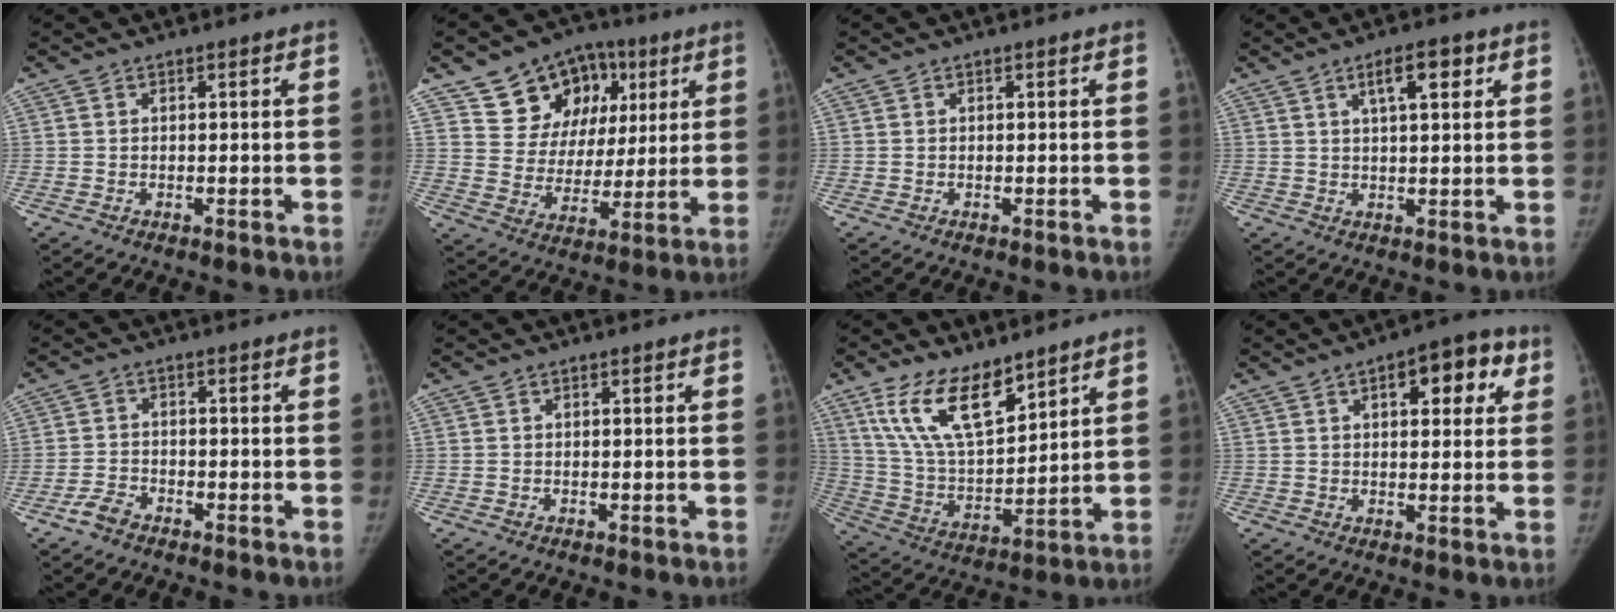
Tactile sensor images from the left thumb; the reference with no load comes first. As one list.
[{"total": 16.3, "force": [7.6, 12.5, 7.2], "torque": [-0.063, -0.003, 0.130]}, {"total": 0.0}, {"total": 5.9, "force": [2.7, 2.0, 4.8], "torque": [-0.067, -0.003, 0.041]}, {"total": 3.1, "force": [-2.5, 1.4, 1.2], "torque": [-0.028, 0.013, -0.048]}, {"total": 0.0}, {"total": 14.8, "force": [9.9, 6.1, 9.2], "torque": [-0.141, -0.055, 0.202]}, {"total": 10.1, "force": [4.1, 5.0, 7.8], "torque": [-0.062, 0.005, 0.047]}]